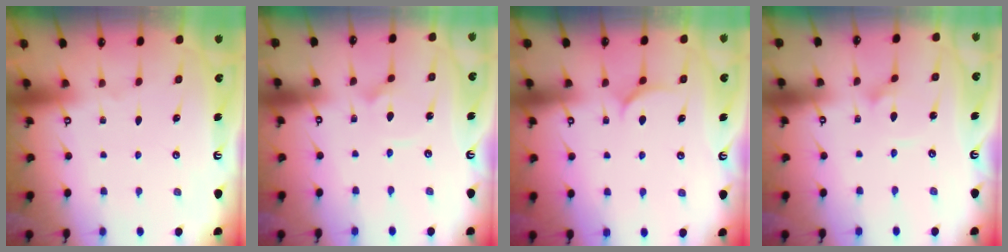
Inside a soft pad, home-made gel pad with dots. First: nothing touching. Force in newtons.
{"total": 2.4, "press": 2.4, "slide": 0.2}
{"total": 6.4, "press": 6.4, "slide": 0.5}
{"total": 1.5, "press": 1.5, "slide": 0.1}